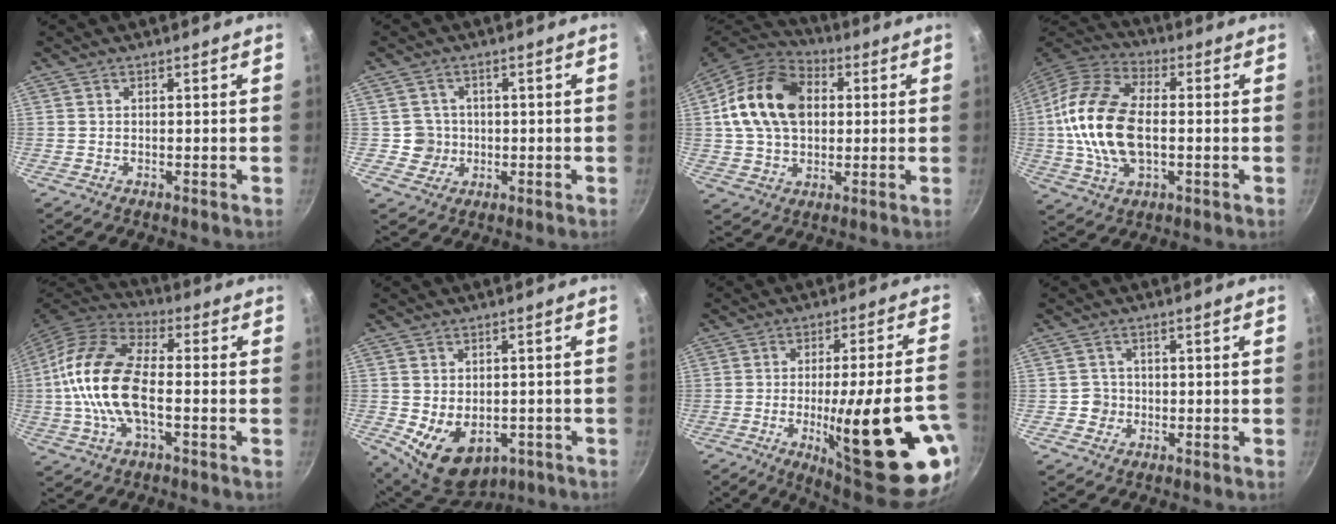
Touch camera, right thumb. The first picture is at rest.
{"total": 4.1, "force": [-0.1, 4.1, 0.5], "torque": [0.019, 0.010, 0.000]}
{"total": 17.8, "force": [3.0, 12.9, 12.0], "torque": [-0.192, 0.017, 0.040]}
{"total": 19.2, "force": [-0.5, 11.1, 15.7], "torque": [-0.302, 0.026, -0.020]}
{"total": 17.4, "force": [-1.4, 8.5, 15.1], "torque": [-0.286, 0.034, -0.041]}
{"total": 11.3, "force": [-3.1, 7.8, 7.6], "torque": [-0.090, -0.006, -0.024]}
{"total": 25.5, "force": [-7.6, 4.7, 23.9], "torque": [-0.315, 0.007, -0.095]}
{"total": 2.5, "force": [-0.4, 2.4, 0.3], "torque": [0.015, 0.005, -0.007]}